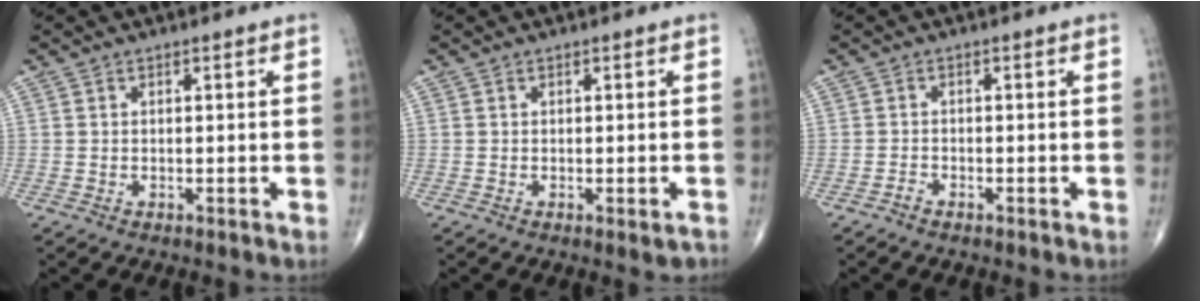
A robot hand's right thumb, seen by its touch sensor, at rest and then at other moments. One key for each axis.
{"total": 1.7, "fx": -0.9, "fy": 0.5, "fz": 1.4, "tx": -0.011, "ty": -0.004, "tz": -0.008}
{"total": 1.0, "fx": -0.9, "fy": 0.4, "fz": 0.3, "tx": -0.010, "ty": 0.004, "tz": -0.019}